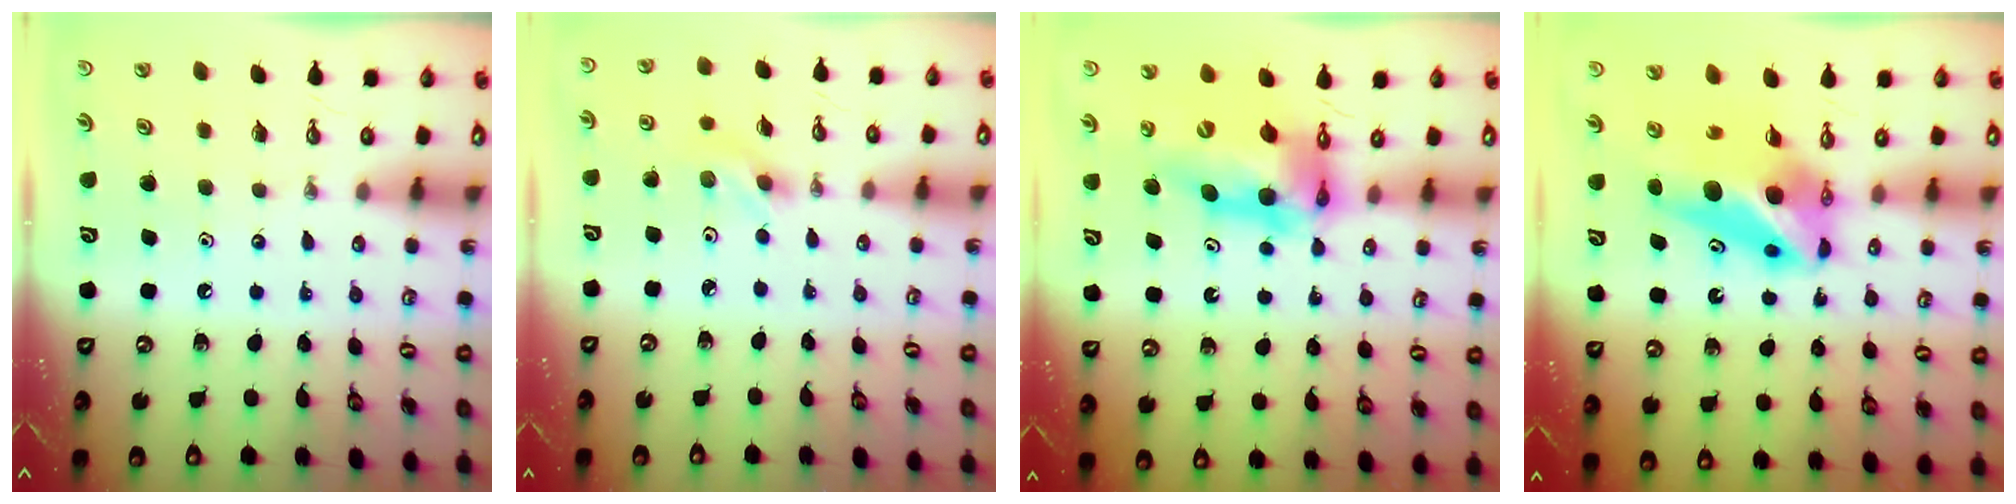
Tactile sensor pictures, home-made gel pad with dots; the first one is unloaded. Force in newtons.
{"total": 2.6, "press": 2.3, "slide": 1.3}
{"total": 12.9, "press": 12.8, "slide": 1.3}
{"total": 10.2, "press": 10.2, "slide": 0.8}